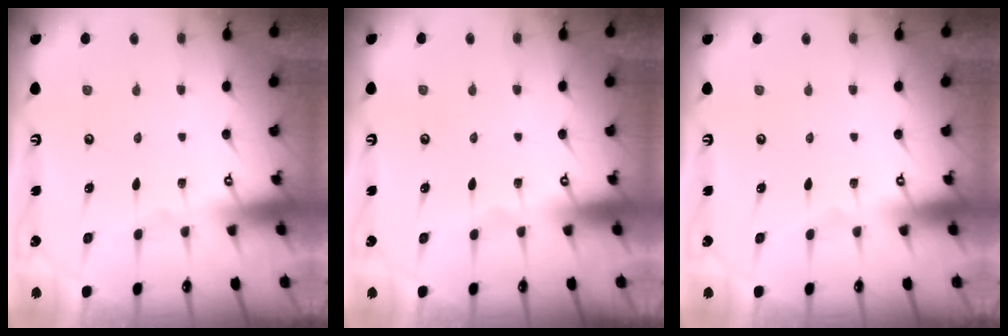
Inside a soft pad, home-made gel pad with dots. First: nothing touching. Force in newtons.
{"total": 0.0}
{"total": 0.0}